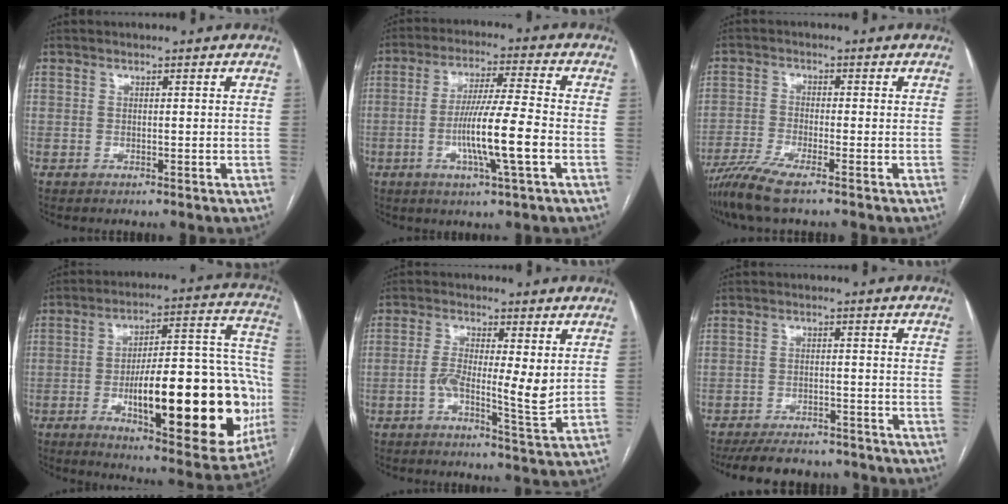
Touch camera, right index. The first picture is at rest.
{"total": 11.1, "force": [-2.9, -0.1, 10.7], "torque": [-0.200, -0.007, -0.056]}
{"total": 6.8, "force": [-5.1, 0.2, 4.5], "torque": [-0.094, -0.015, -0.099]}
{"total": 28.8, "force": [-6.5, 7.6, 27.0], "torque": [-0.323, 0.015, -0.078]}
{"total": 7.0, "force": [0.0, 1.2, 6.9], "torque": [-0.123, -0.004, -0.003]}
{"total": 13.1, "force": [-11.6, 4.3, 4.4], "torque": [-0.079, 0.001, -0.154]}